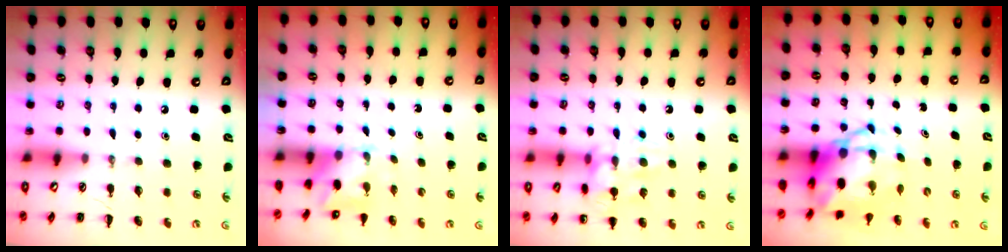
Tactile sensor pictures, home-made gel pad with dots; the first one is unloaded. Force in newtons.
{"total": 2.1, "press": 2.0, "slide": 0.7}
{"total": 14.6, "press": 14.5, "slide": 1.5}
{"total": 7.1, "press": 6.8, "slide": 1.9}